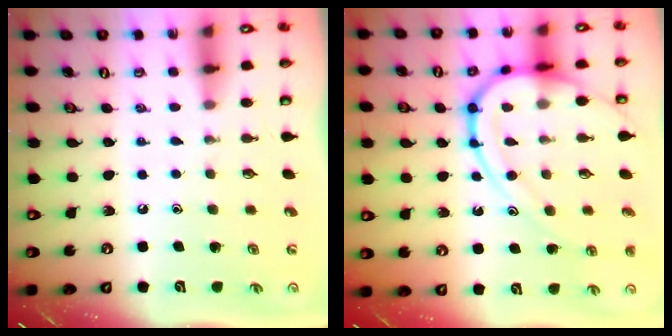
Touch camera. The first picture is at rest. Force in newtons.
{"total": 15.0, "press": 14.9, "slide": 1.7}